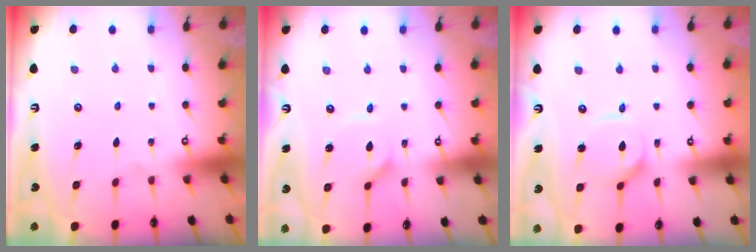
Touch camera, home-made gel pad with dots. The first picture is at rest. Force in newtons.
{"total": 3.3, "press": 3.3, "slide": 0.4}
{"total": 7.4, "press": 7.3, "slide": 0.8}